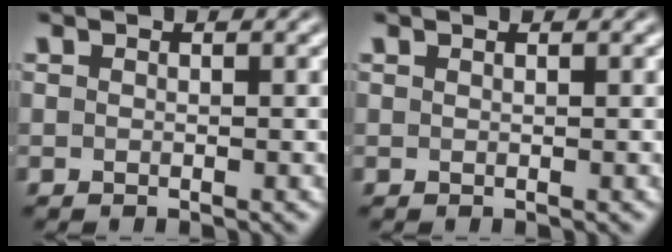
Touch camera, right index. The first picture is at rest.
{"total": 0.7, "force": [0.4, -0.5, 0.0], "torque": [0.003, -0.001, 0.009]}